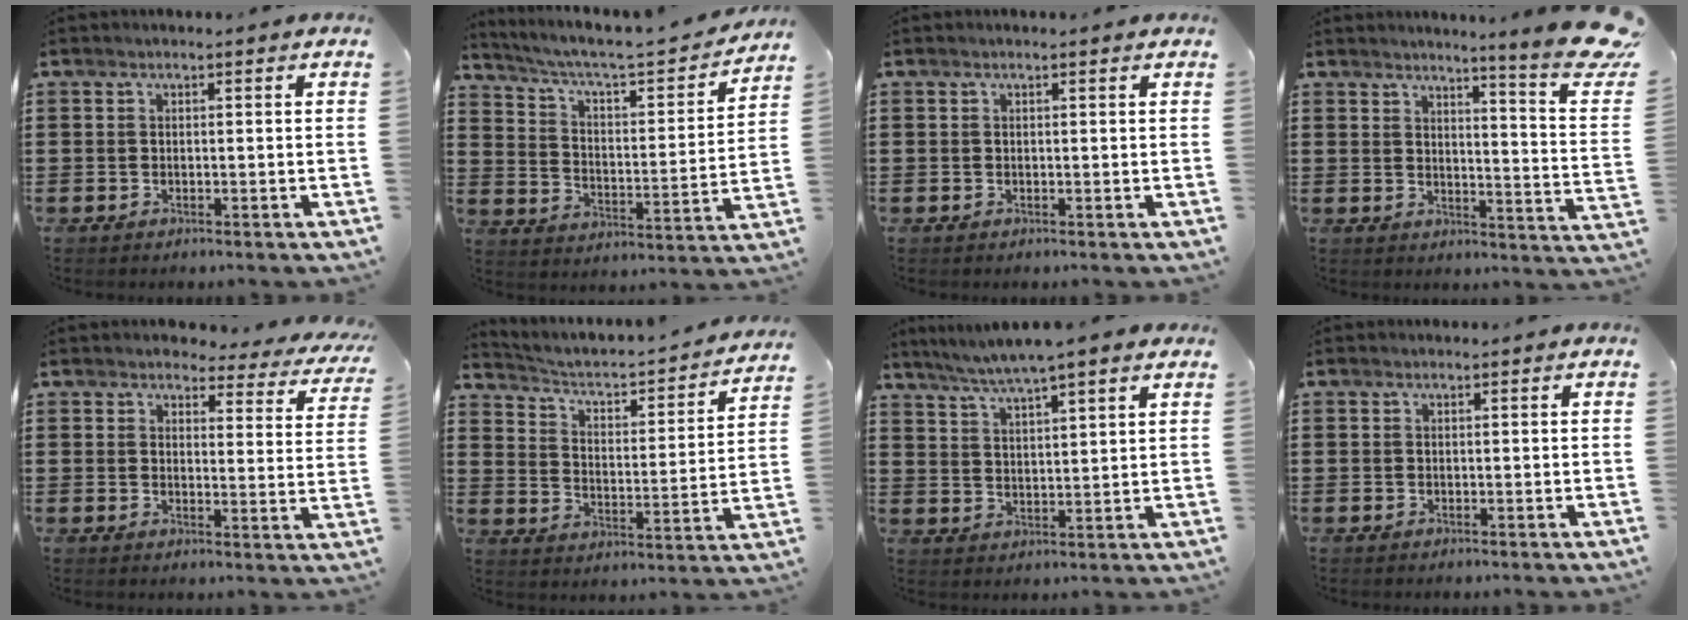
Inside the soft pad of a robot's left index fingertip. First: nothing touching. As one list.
[{"total": 4.5, "force": [3.7, 0.7, 2.3], "torque": [-0.067, -0.033, 0.052]}, {"total": 0.0}, {"total": 7.5, "force": [6.0, -0.9, 4.4], "torque": [-0.076, -0.054, 0.097]}, {"total": 3.7, "force": [3.5, 0.8, 0.9], "torque": [-0.027, -0.019, 0.059]}, {"total": 2.5, "force": [2.0, 0.9, 1.2], "torque": [-0.040, -0.025, 0.020]}, {"total": 5.2, "force": [4.6, 0.0, 2.4], "torque": [-0.061, -0.015, 0.079]}, {"total": 0.0}]